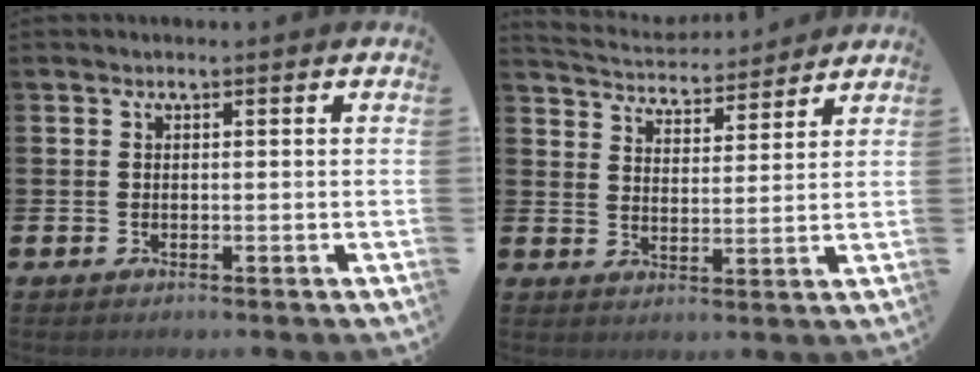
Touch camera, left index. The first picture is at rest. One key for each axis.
{"total": 4.8, "fx": 4.7, "fy": 0.9, "fz": 0.0, "tx": -0.028, "ty": -0.032, "tz": 0.082}